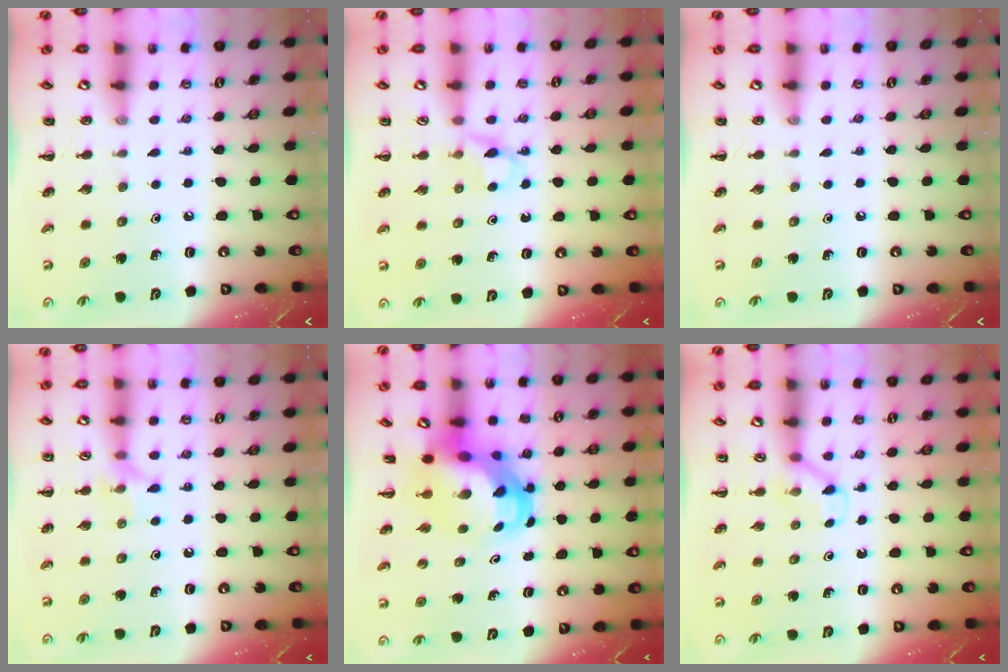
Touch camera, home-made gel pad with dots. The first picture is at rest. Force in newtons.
{"total": 3.5, "press": 3.3, "slide": 1.3}
{"total": 0.0}
{"total": 6.4, "press": 6.4, "slide": 0.9}
{"total": 6.5, "press": 6.3, "slide": 1.8}
{"total": 3.0, "press": 2.8, "slide": 1.1}